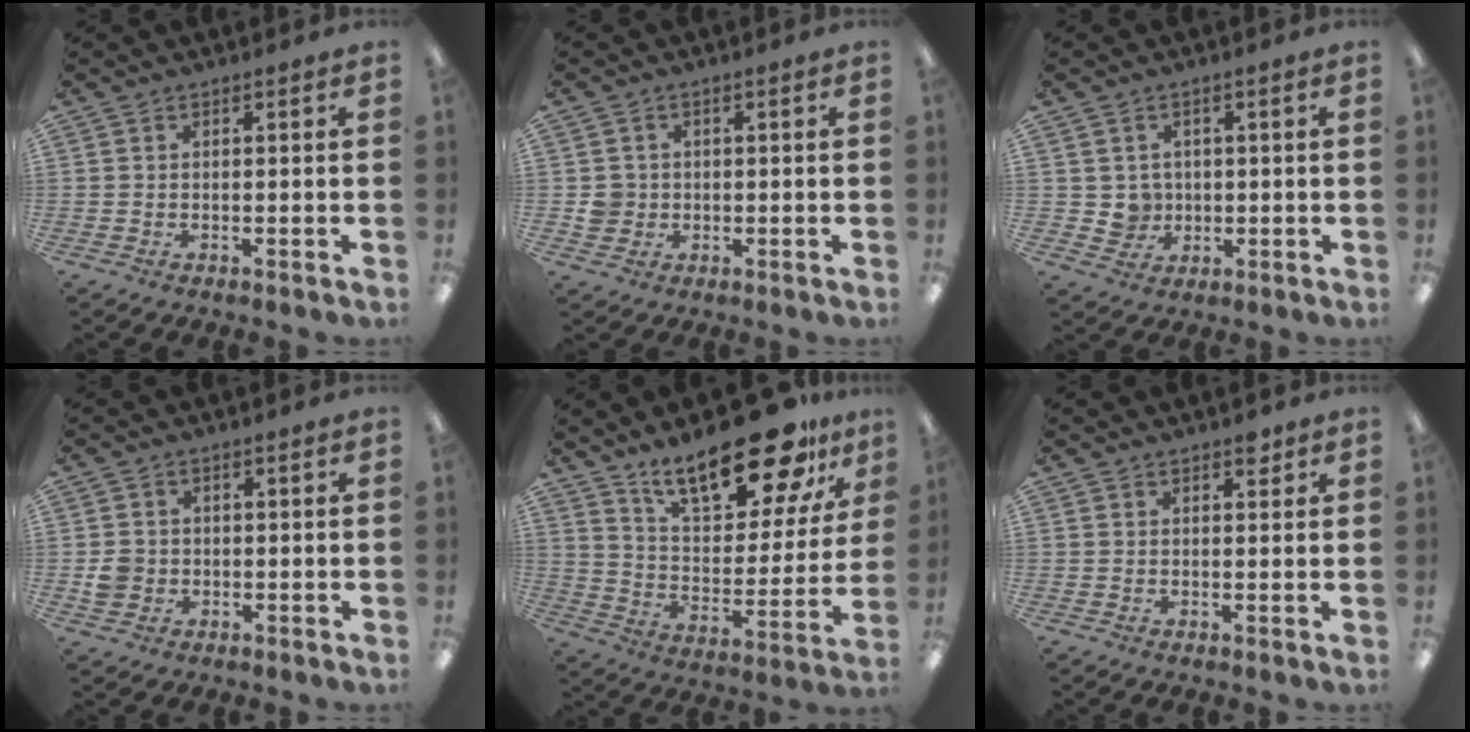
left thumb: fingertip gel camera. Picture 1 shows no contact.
{"total": 3.7, "force": [0.0, 3.7, 0.8], "torque": [-0.011, 0.005, 0.000]}
{"total": 4.2, "force": [0.8, 4.1, 0.4], "torque": [-0.004, 0.002, 0.015]}
{"total": 3.7, "force": [-0.4, 3.5, 1.1], "torque": [-0.014, 0.004, -0.008]}
{"total": 23.6, "force": [17.1, 8.6, 13.7], "torque": [-0.217, -0.104, 0.290]}
{"total": 2.6, "force": [1.9, 1.3, 1.3], "torque": [-0.004, -0.008, 0.028]}